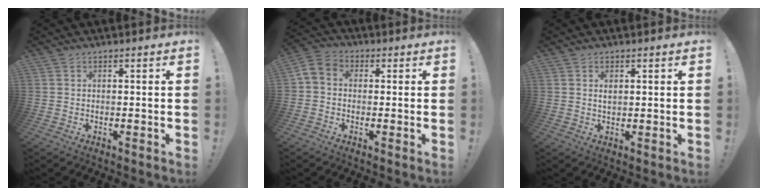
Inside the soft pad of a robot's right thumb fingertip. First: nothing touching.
{"total": 4.2, "force": [-0.8, 3.4, 2.4], "torque": [-0.052, 0.007, -0.012]}
{"total": 1.5, "force": [0.5, 1.0, 1.0], "torque": [-0.013, -0.001, 0.007]}